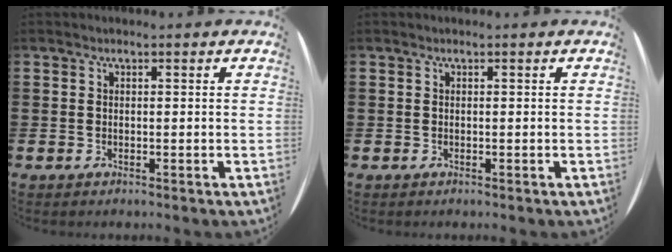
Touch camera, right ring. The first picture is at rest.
{"total": 0.0}